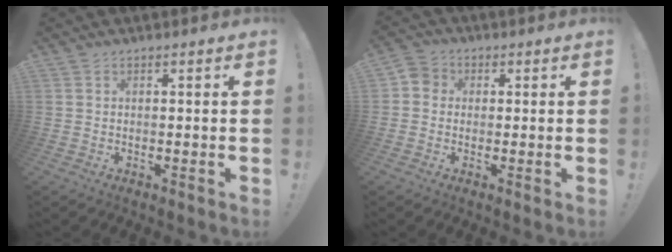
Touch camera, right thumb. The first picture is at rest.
{"total": 4.2, "force": [-0.4, 3.8, 1.8], "torque": [-0.035, 0.011, -0.007]}